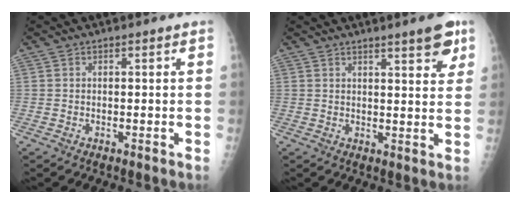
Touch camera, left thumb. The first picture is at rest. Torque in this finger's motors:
{"motor_torque": [0.07, 0.12, 0.11, -0.04, 0.08]}